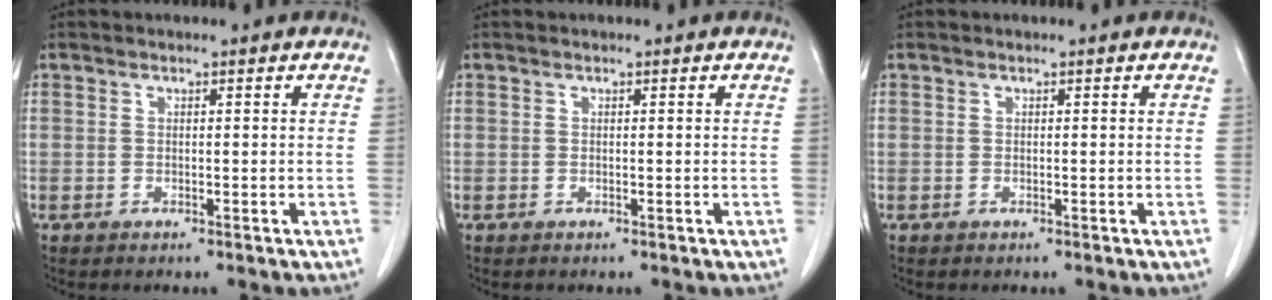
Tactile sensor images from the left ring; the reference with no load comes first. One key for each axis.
{"total": 0.0}
{"total": 0.0}